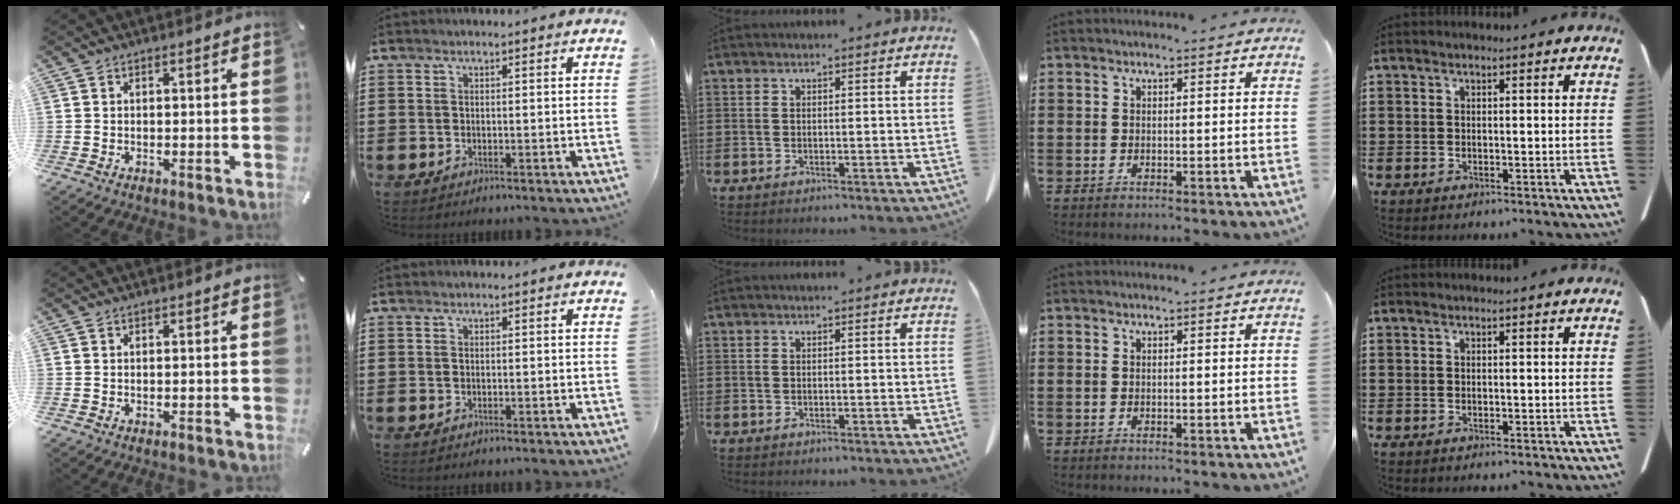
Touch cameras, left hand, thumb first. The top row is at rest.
{}